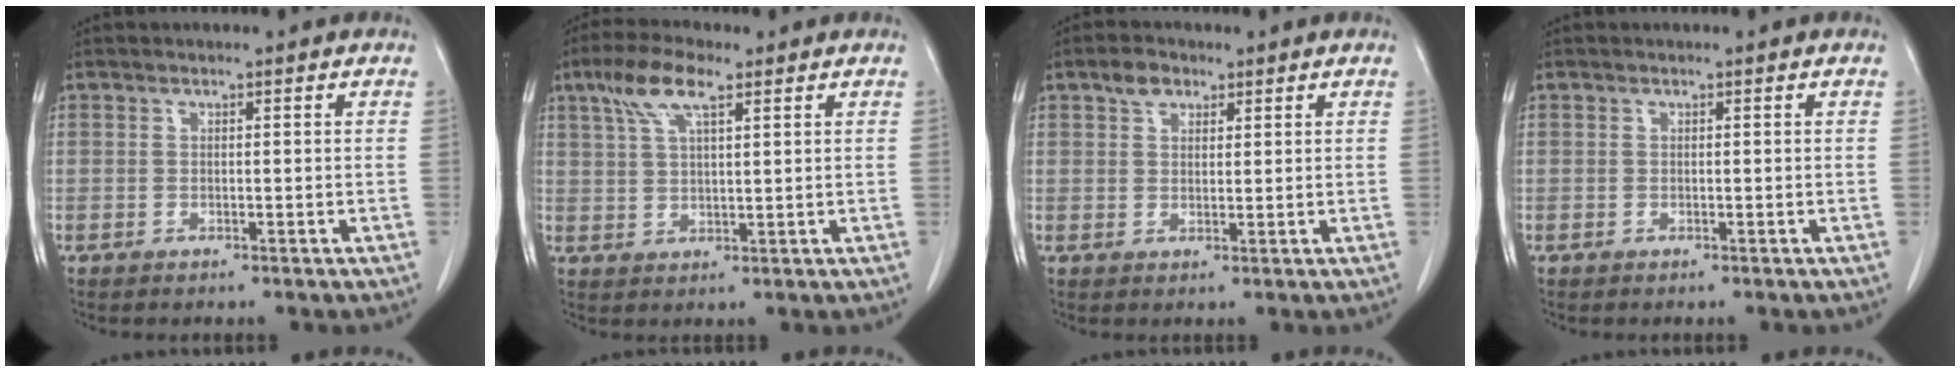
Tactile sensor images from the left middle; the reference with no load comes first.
{"total": 7.1, "force": [4.1, 1.8, 5.5], "torque": [-0.120, 0.017, 0.079]}
{"total": 3.1, "force": [1.9, 1.9, 1.4], "torque": [-0.030, 0.007, 0.035]}
{"total": 0.0}